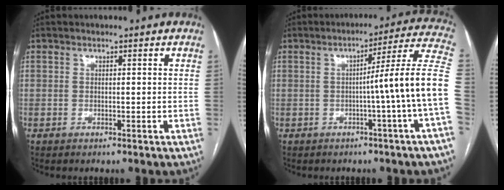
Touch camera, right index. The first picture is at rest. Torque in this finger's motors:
{"motor_torque": [1.33, -0.25, 0.57, 0.13]}